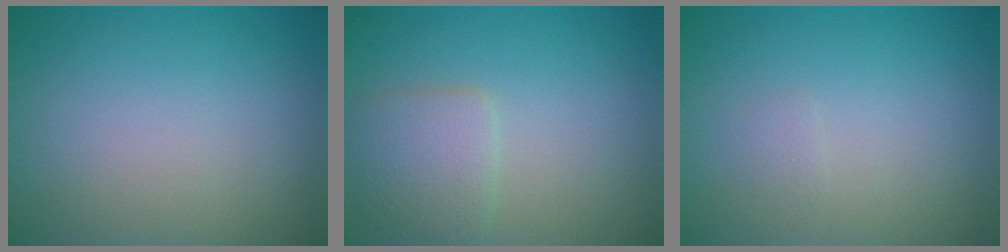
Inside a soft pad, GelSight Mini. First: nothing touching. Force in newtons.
{"total": 2.9, "press": 2.9, "slide": 0.0}
{"total": 0.6, "press": 0.6, "slide": 0.1}